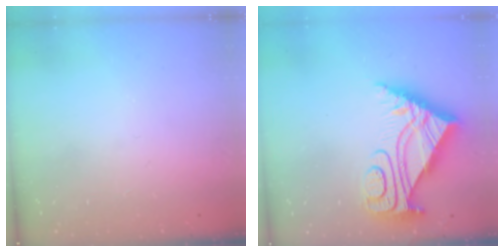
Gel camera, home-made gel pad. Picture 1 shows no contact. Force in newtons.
{"total": 8.9, "press": 8.8, "slide": 0.9}